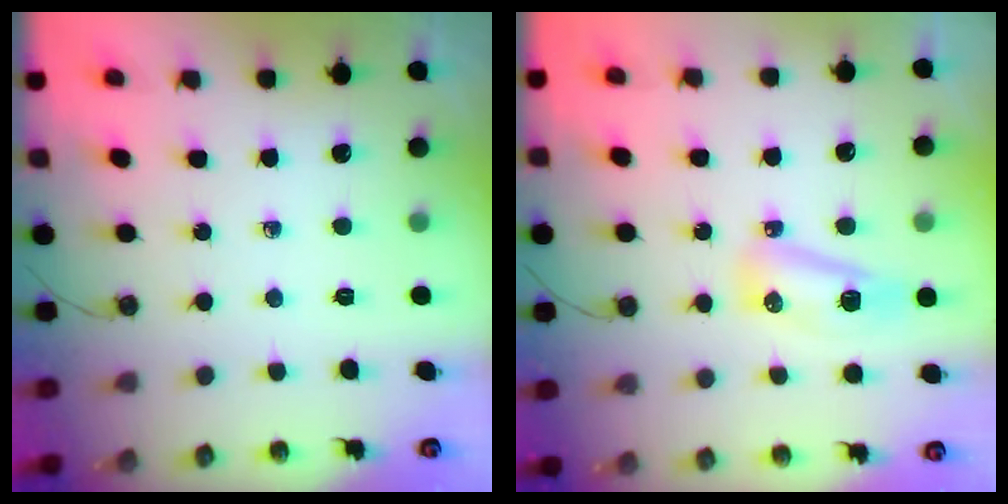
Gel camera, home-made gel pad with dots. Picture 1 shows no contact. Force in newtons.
{"total": 7.5, "press": 7.5, "slide": 0.9}